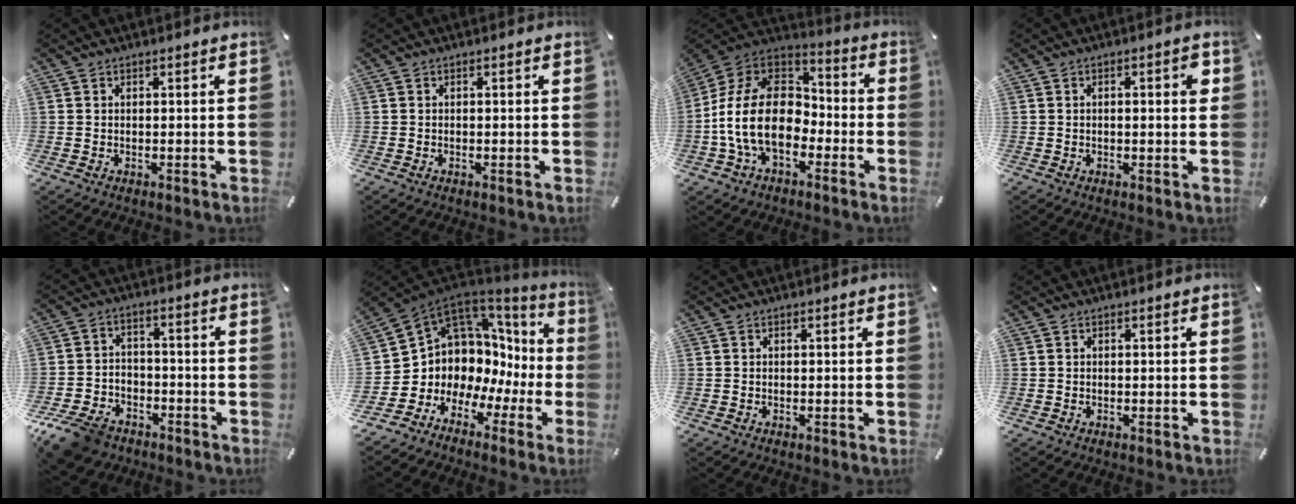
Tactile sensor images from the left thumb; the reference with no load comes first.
{"total": 0.0}
{"total": 17.5, "force": [-5.4, 11.9, 11.6], "torque": [-0.247, 0.035, -0.095]}
{"total": 3.5, "force": [0.4, 1.1, 3.3], "torque": [-0.044, 0.001, 0.001]}
{"total": 10.3, "force": [-7.3, 6.3, 3.6], "torque": [-0.075, 0.046, -0.136]}
{"total": 7.2, "force": [2.5, 6.7, 1.1], "torque": [-0.039, -0.074, 0.057]}
{"total": 0.0}
{"total": 0.0}